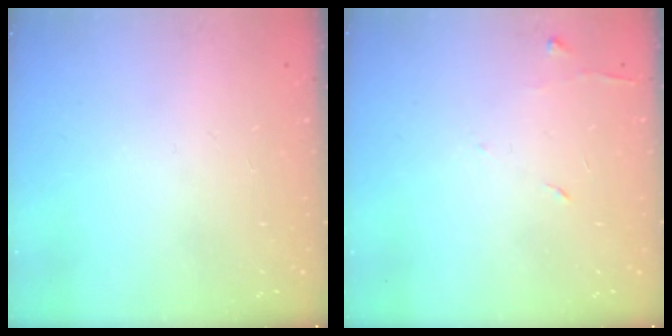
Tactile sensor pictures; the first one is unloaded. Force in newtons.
{"total": 5.8, "press": 5.7, "slide": 0.6}